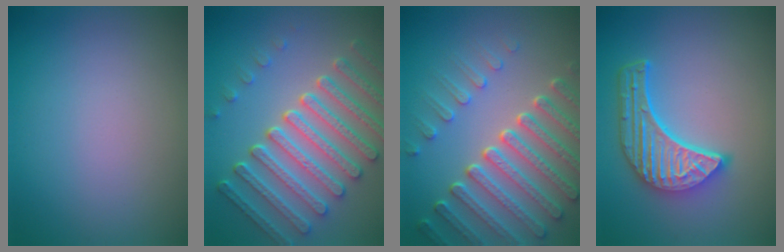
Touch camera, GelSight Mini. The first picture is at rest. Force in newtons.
{"total": 8.2, "press": 6.2, "slide": 5.4}
{"total": 7.4, "press": 5.6, "slide": 4.9}
{"total": 5.9, "press": 4.5, "slide": 3.8}